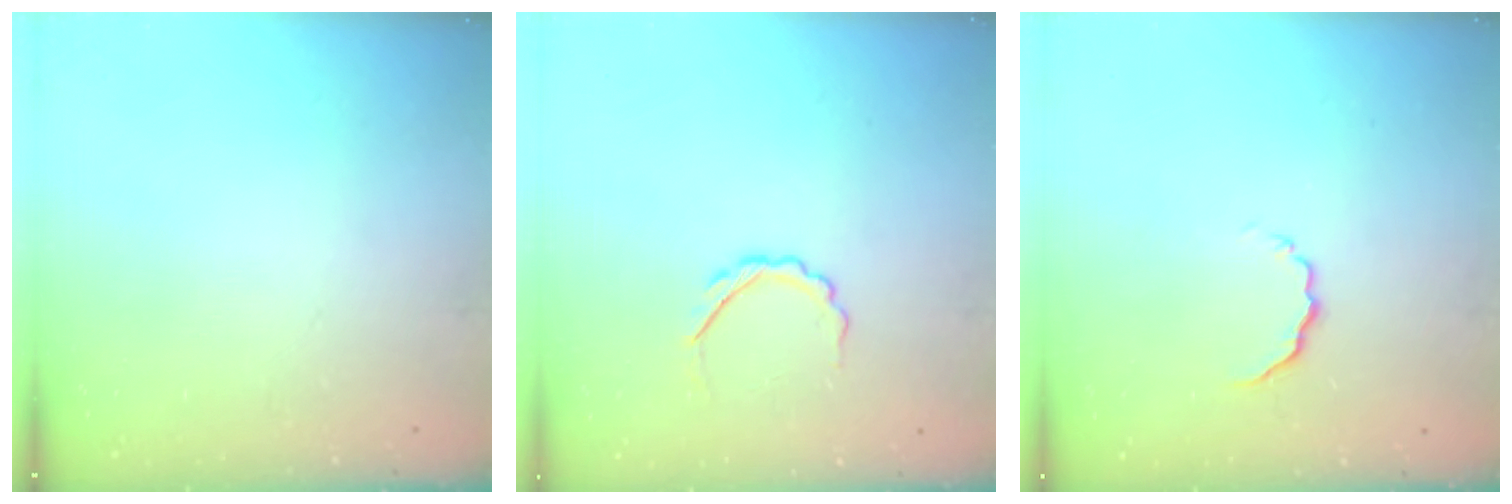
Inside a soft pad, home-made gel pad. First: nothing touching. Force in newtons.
{"total": 4.9, "press": 4.8, "slide": 1.1}
{"total": 4.4, "press": 4.3, "slide": 1.0}